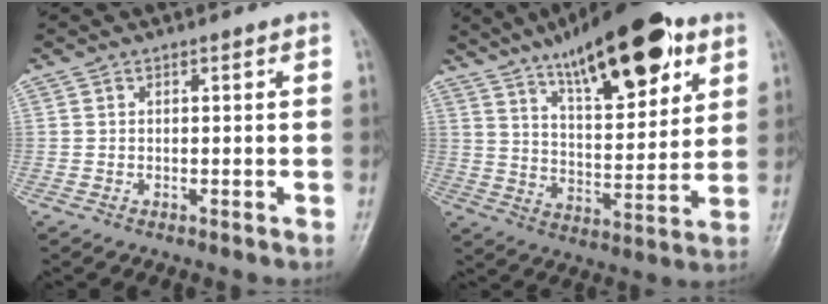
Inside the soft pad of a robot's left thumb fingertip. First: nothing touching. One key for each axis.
{"total": 21.4, "fx": 12.2, "fy": 7.6, "fz": 15.8, "tx": -0.209, "ty": -0.040, "tz": 0.198}